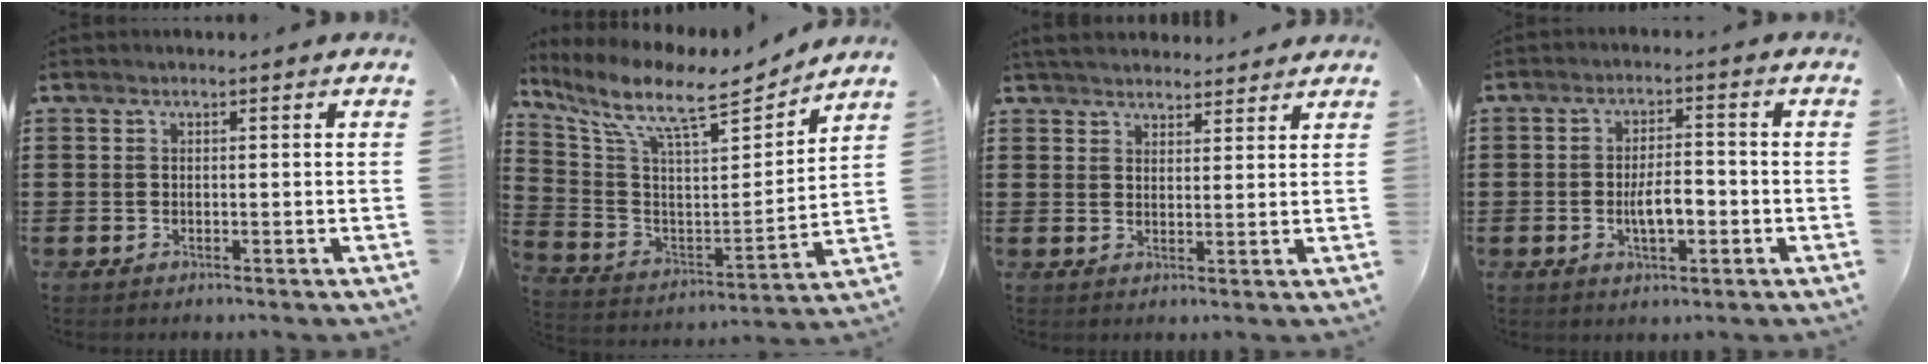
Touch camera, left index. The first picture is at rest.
{"total": 11.2, "force": [8.9, 2.3, 6.5], "torque": [-0.154, -0.055, 0.146]}
{"total": 3.7, "force": [3.6, 0.8, 0.4], "torque": [-0.019, -0.004, 0.069]}
{"total": 5.2, "force": [-1.2, 2.1, 4.6], "torque": [-0.087, 0.005, -0.024]}